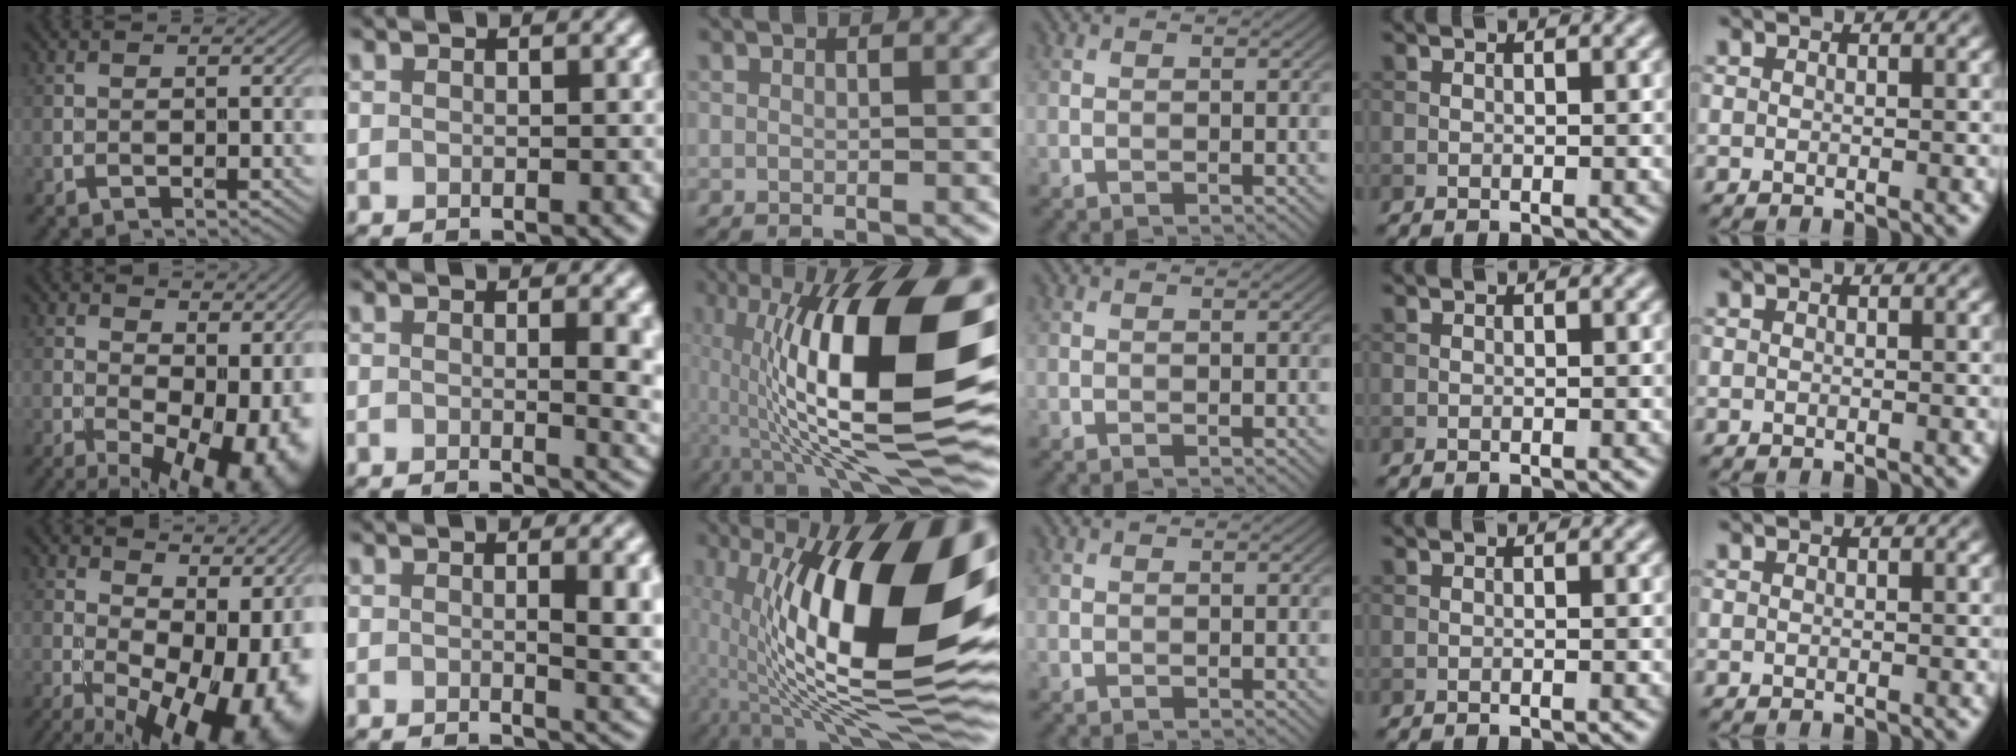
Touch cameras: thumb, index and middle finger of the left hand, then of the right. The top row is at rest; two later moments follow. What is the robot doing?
{"motion": "unscrew", "object": "dispenser bottle"}